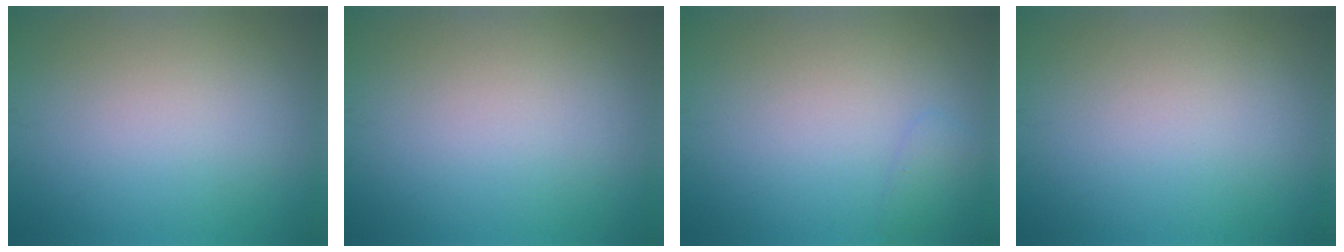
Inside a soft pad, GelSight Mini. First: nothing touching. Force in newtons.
{"total": 0.0}
{"total": 1.0, "press": 1.0, "slide": 0.1}
{"total": 0.0}